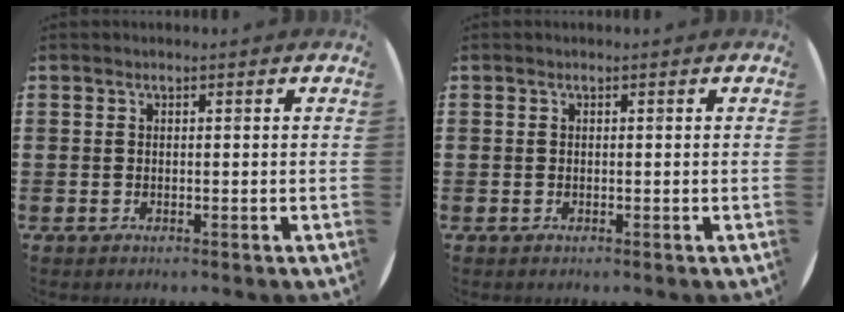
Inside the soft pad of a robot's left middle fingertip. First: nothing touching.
{"total": 0.0}